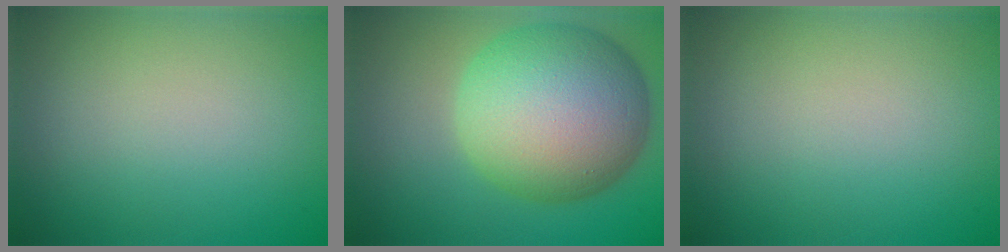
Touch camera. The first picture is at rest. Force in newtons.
{"total": 13.6, "press": 13.6, "slide": 0.4}
{"total": 0.0}